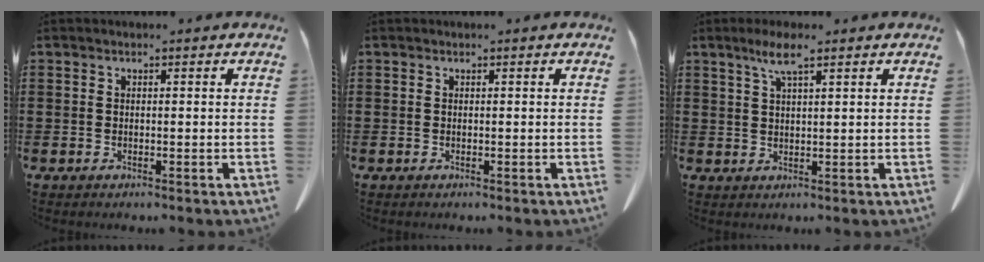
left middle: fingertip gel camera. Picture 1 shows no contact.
{"total": 0.0}
{"total": 4.2, "force": [2.6, 0.6, 3.2], "torque": [-0.069, 0.006, 0.044]}